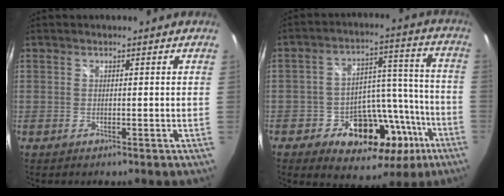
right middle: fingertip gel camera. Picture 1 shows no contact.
{"total": 18.1, "force": [-9.0, 12.1, 10.0], "torque": [-0.160, 0.037, -0.107]}